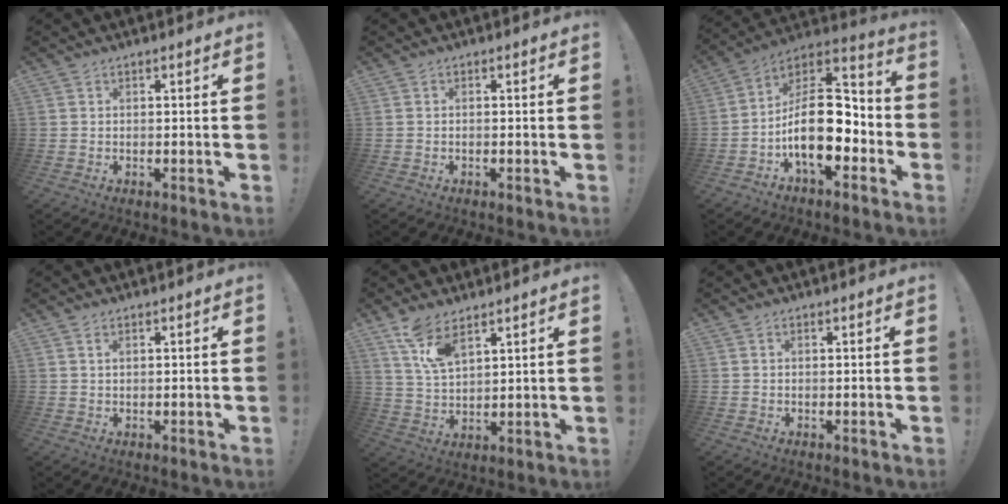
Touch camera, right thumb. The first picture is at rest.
{"total": 0.5, "force": [-0.4, 0.0, 0.2], "torque": [-0.006, 0.001, -0.008]}
{"total": 20.1, "force": [-4.2, 11.1, 16.3], "torque": [-0.286, 0.017, -0.063]}
{"total": 1.0, "force": [0.4, 0.4, 0.8], "torque": [-0.020, 0.003, 0.009]}
{"total": 9.0, "force": [6.4, 3.6, 5.2], "torque": [-0.101, -0.026, 0.120]}
{"total": 0.0}